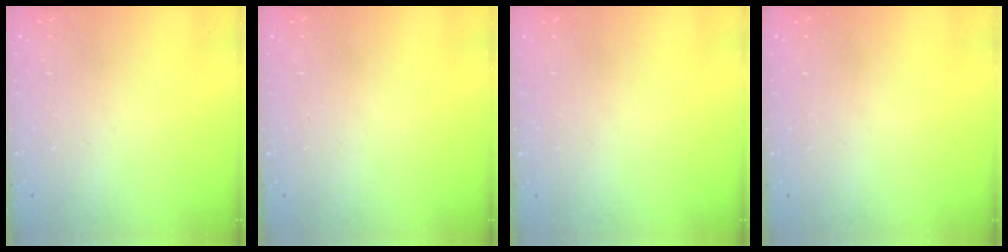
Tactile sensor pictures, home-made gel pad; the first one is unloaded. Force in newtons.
{"total": 0.0}
{"total": 0.0}
{"total": 0.0}